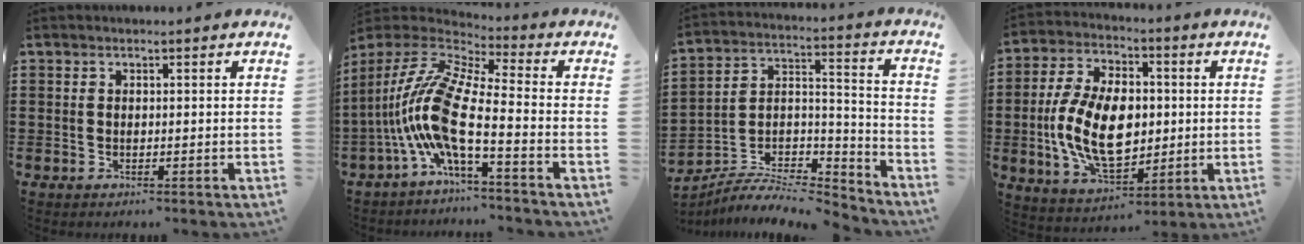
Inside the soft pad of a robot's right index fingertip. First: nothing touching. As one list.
[{"total": 11.4, "force": [-4.2, 2.4, 10.3], "torque": [-0.244, -0.028, -0.096]}, {"total": 7.1, "force": [-6.3, 2.4, 2.2], "torque": [-0.041, 0.007, -0.124]}, {"total": 13.8, "force": [-0.8, 8.1, 11.1], "torque": [-0.240, -0.001, -0.016]}]